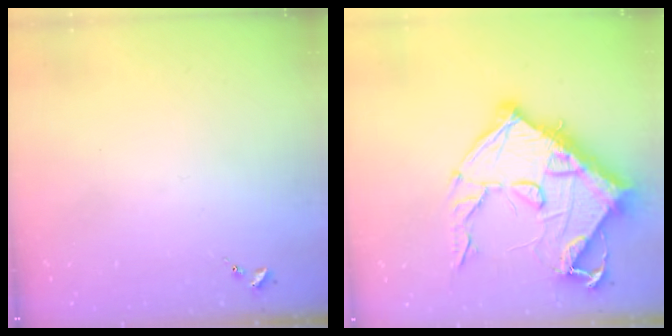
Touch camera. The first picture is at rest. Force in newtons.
{"total": 22.3, "press": 22.2, "slide": 1.4}